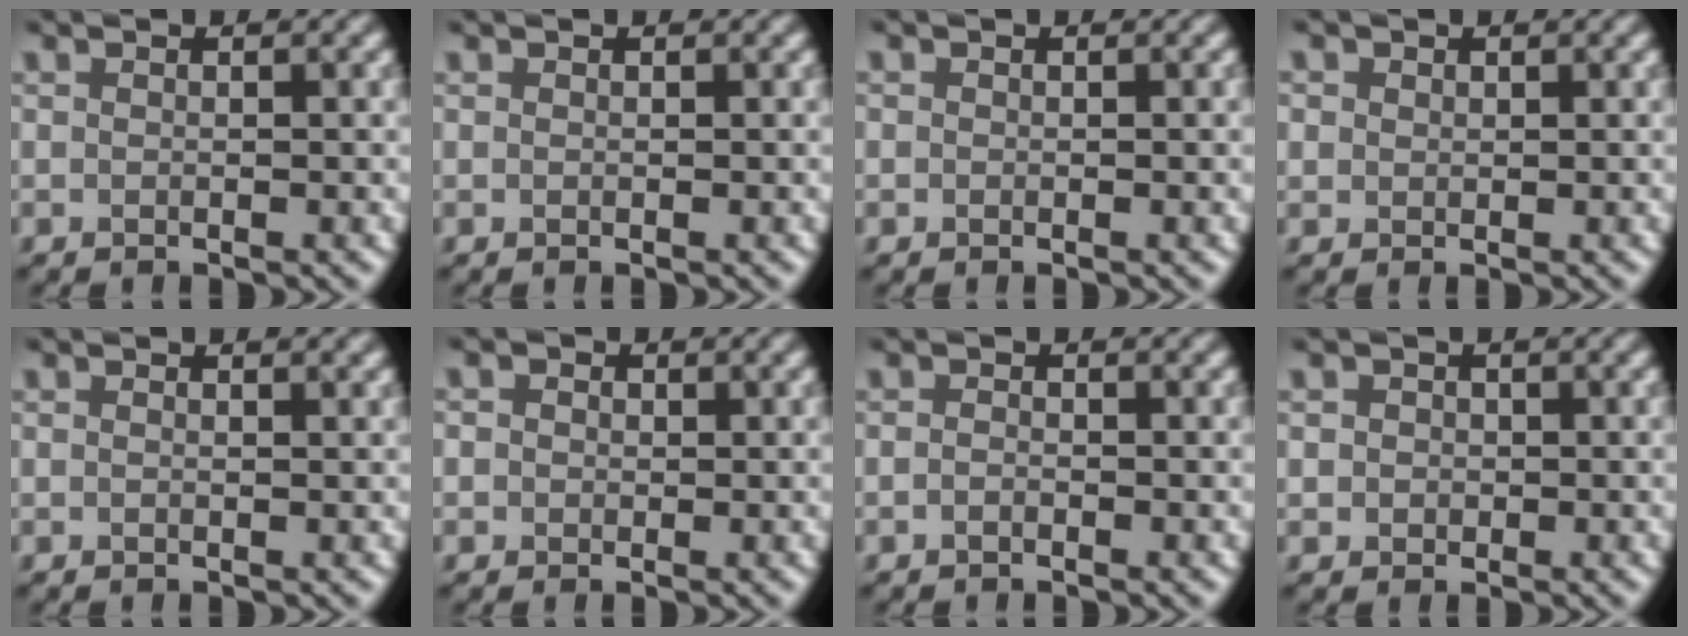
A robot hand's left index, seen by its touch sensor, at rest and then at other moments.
{"total": 0.0}
{"total": 0.9, "force": [0.0, 0.8, 0.5], "torque": [0.000, -0.004, 0.000]}
{"total": 1.3, "force": [0.6, 1.1, 0.4], "torque": [-0.003, -0.001, 0.006]}
{"total": 0.8, "force": [0.5, 0.2, 0.6], "torque": [-0.010, -0.003, 0.004]}
{"total": 2.5, "force": [0.9, 2.1, 1.0], "torque": [-0.005, 0.014, -0.007]}
{"total": 0.6, "force": [-0.4, 0.3, 0.4], "torque": [-0.008, -0.001, -0.009]}
{"total": 1.7, "force": [0.4, 1.5, 0.6], "torque": [0.001, 0.006, 0.002]}